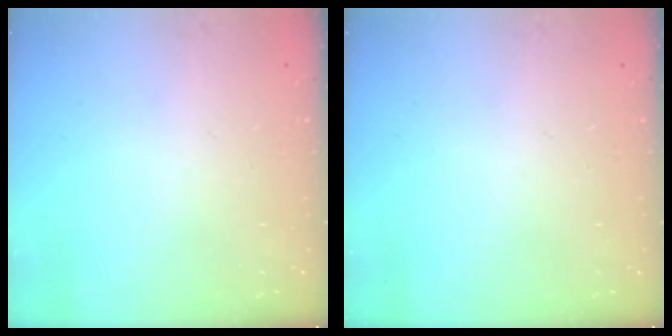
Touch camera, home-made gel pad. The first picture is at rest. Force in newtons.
{"total": 0.0}